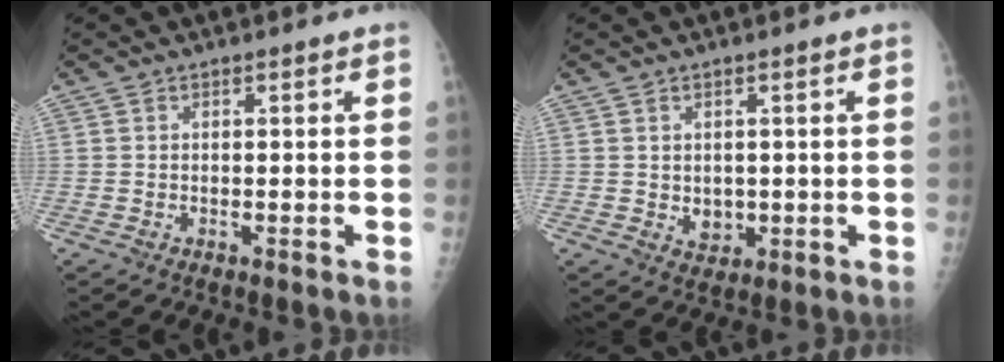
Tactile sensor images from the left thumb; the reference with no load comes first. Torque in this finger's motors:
{"motor_torque": [-0.20, 0.15, 0.12, -0.06, 0.00]}